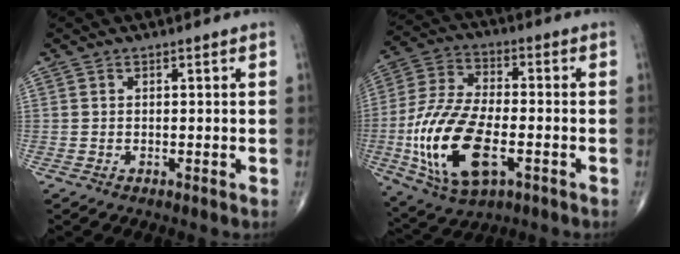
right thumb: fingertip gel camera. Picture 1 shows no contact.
{"total": 19.3, "force": [-5.1, 9.4, 16.0], "torque": [-0.327, 0.011, -0.087]}